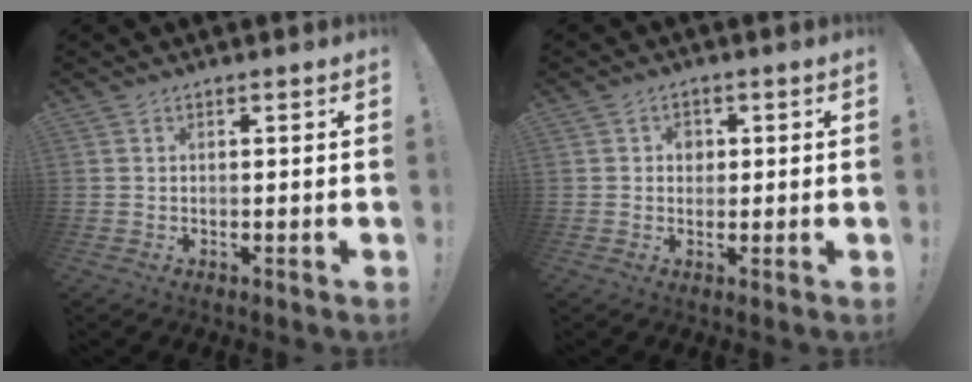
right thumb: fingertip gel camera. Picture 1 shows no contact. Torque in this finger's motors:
{"motor_torque": [0.12, 0.38, 0.01, -0.13, 0.01]}